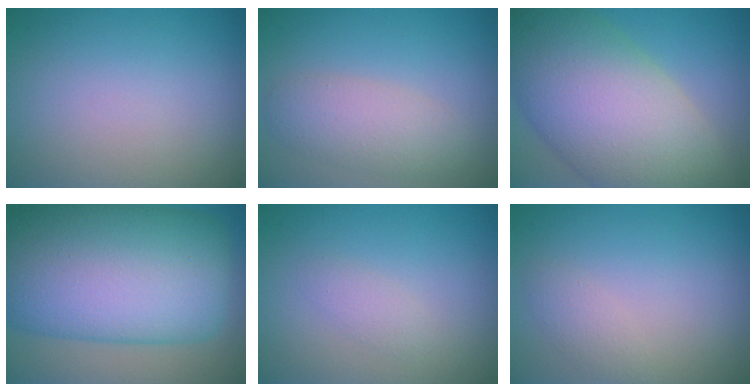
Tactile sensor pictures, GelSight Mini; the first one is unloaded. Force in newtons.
{"total": 3.3, "press": 3.3, "slide": 0.2}
{"total": 13.8, "press": 13.8, "slide": 0.4}
{"total": 17.6, "press": 17.6, "slide": 0.1}
{"total": 1.2, "press": 1.2, "slide": 0.0}
{"total": 1.3, "press": 1.3, "slide": 0.1}